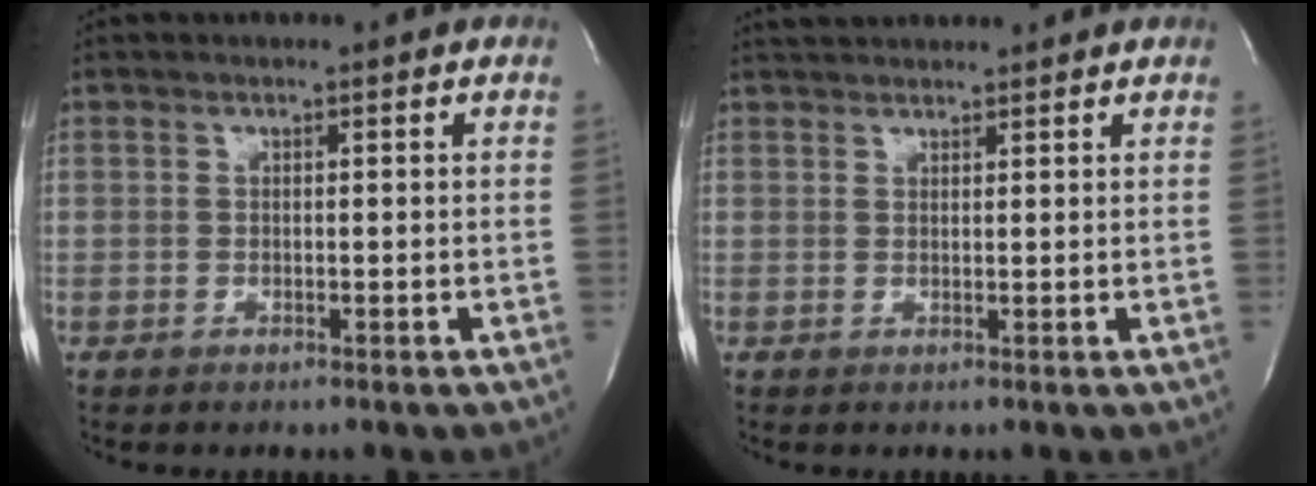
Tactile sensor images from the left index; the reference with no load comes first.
{"total": 4.7, "force": [4.5, 0.7, 1.2], "torque": [-0.019, 0.036, 0.068]}